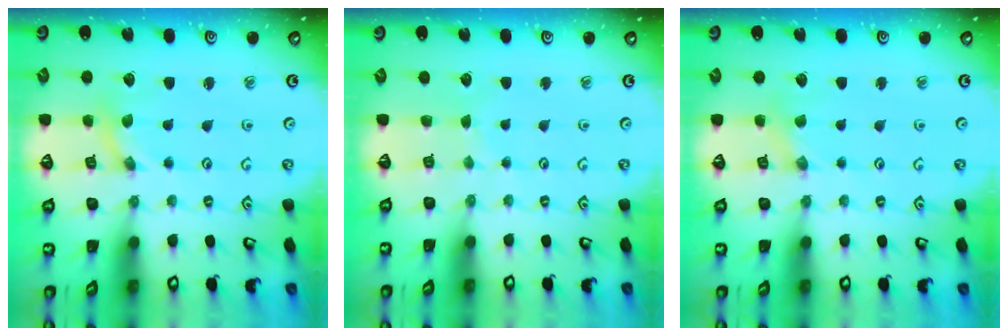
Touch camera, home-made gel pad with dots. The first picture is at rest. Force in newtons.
{"total": 1.6, "press": 1.6, "slide": 0.2}
{"total": 2.5, "press": 2.4, "slide": 0.6}